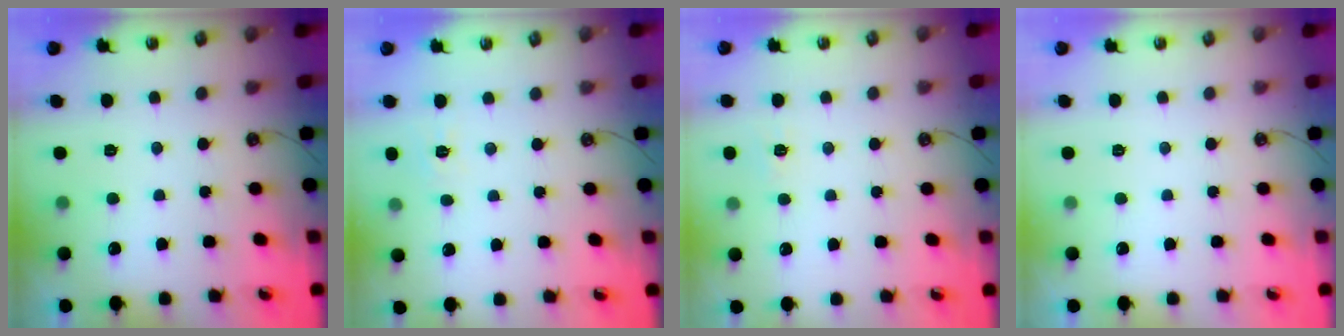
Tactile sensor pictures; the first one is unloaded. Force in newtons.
{"total": 3.5, "press": 3.4, "slide": 0.6}
{"total": 5.8, "press": 5.8, "slide": 0.6}
{"total": 0.0}